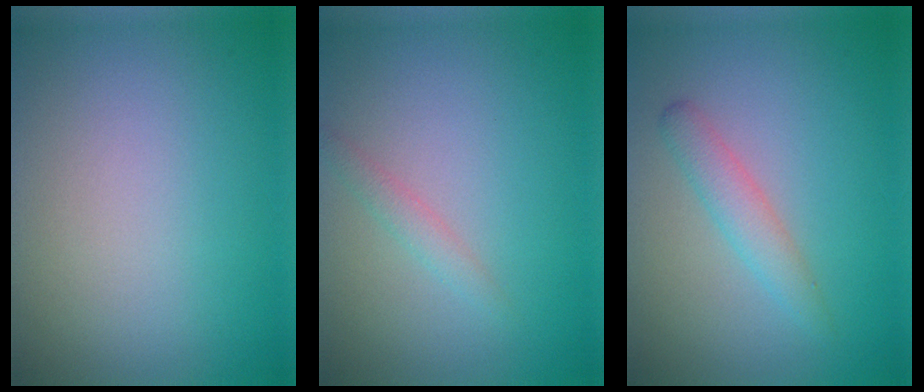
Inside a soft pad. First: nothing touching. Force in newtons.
{"total": 1.1, "press": 1.1, "slide": 0.1}
{"total": 2.0, "press": 2.0, "slide": 0.0}